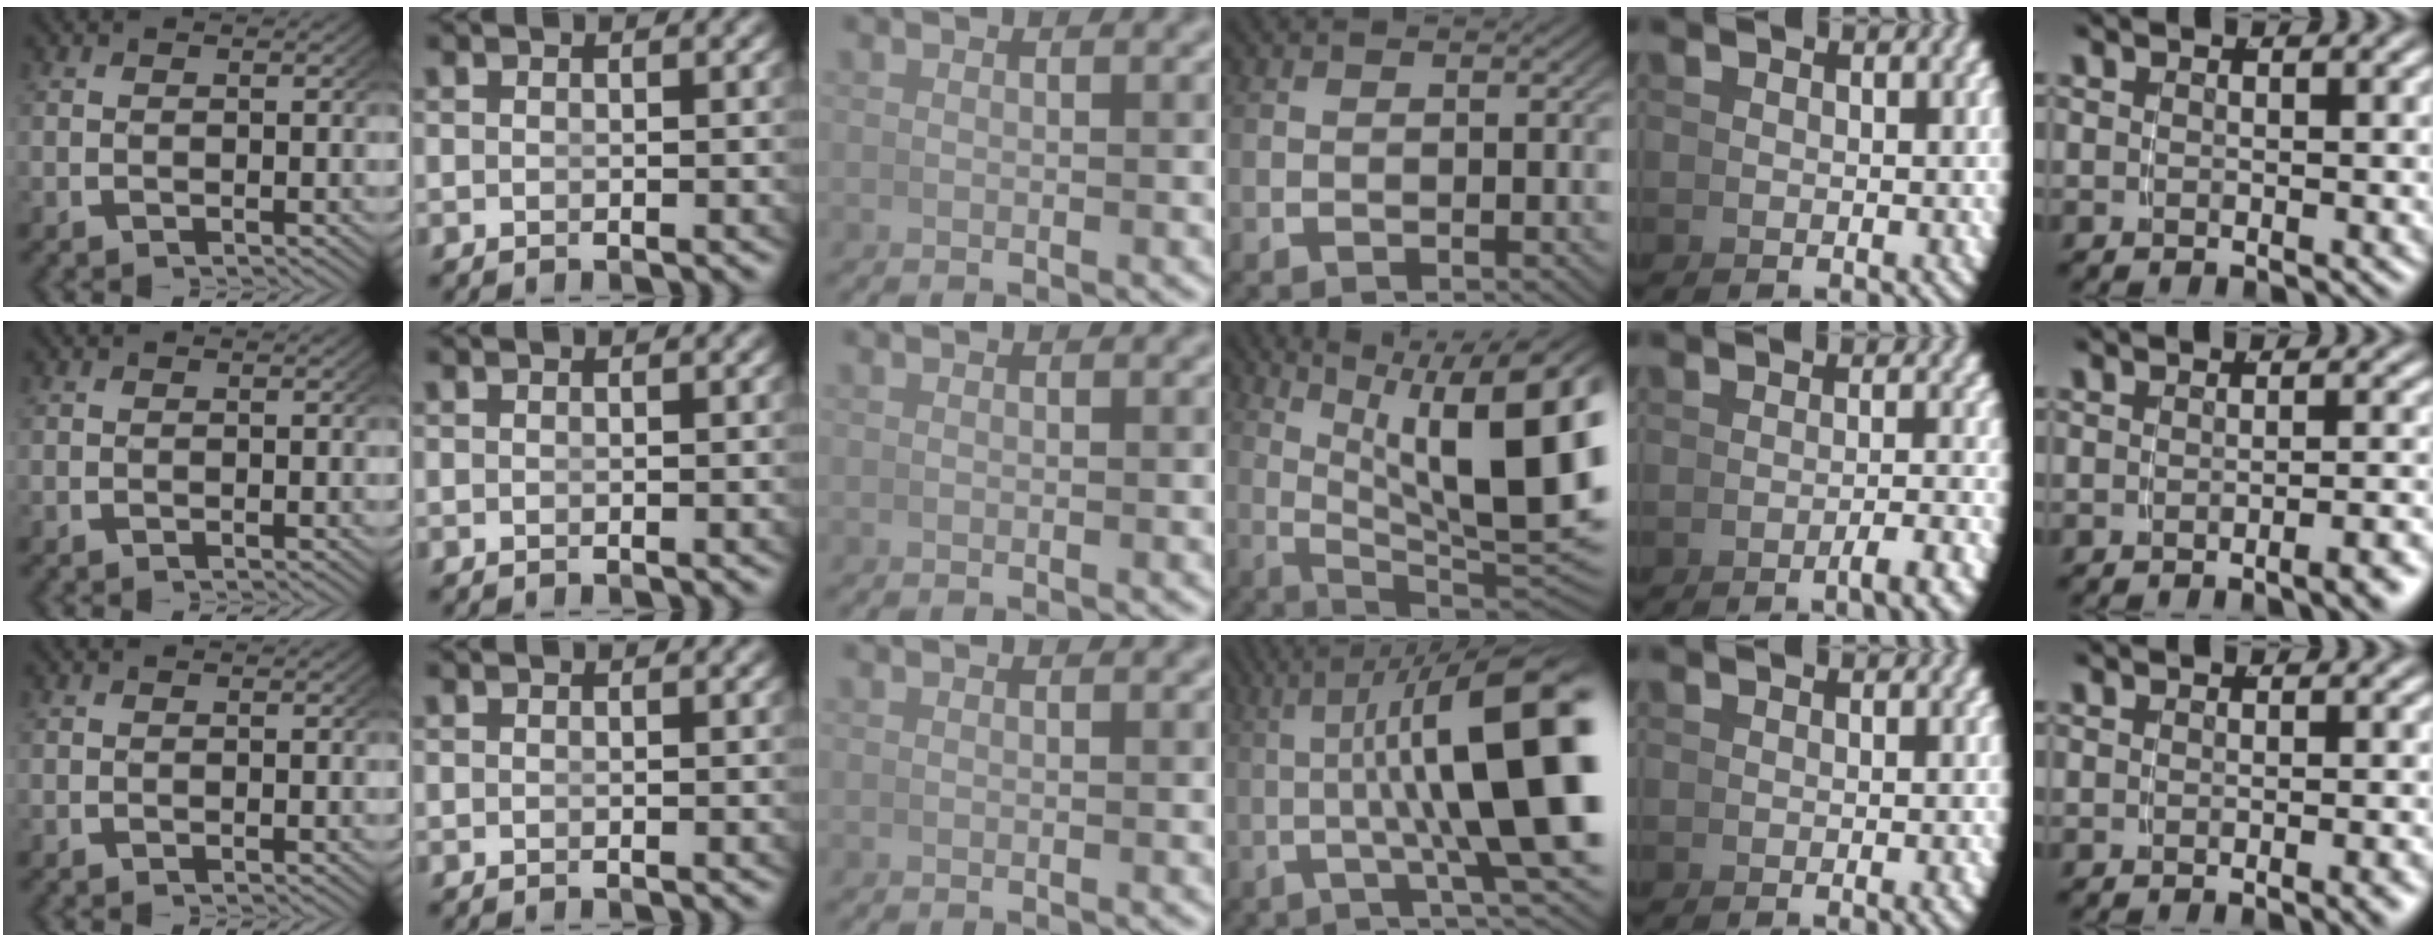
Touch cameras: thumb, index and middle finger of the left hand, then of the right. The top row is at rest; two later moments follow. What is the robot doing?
{"motion": "lift_and_place", "object": "cup"}